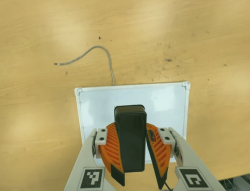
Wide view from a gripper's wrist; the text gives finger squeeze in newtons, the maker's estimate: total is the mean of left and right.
{"total": 10.7, "left": 10.2, "right": 11.3}